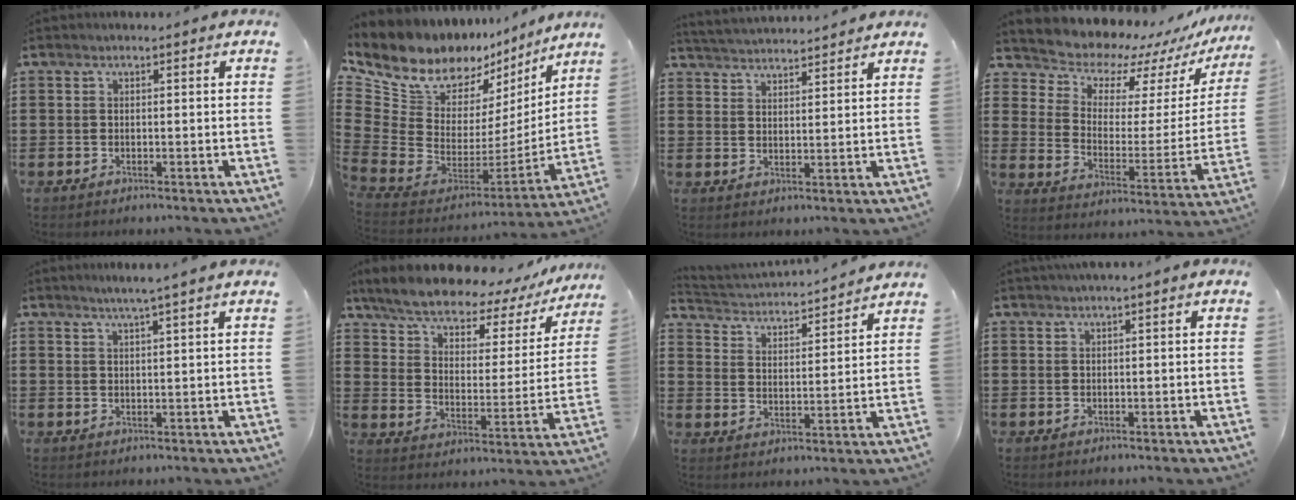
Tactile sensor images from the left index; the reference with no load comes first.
{"total": 10.4, "force": [8.4, 5.6, 2.6], "torque": [-0.089, -0.080, 0.149]}
{"total": 3.2, "force": [3.2, -0.2, -0.1], "torque": [-0.011, -0.016, 0.057]}
{"total": 7.5, "force": [7.1, 2.3, 0.2], "torque": [-0.046, -0.066, 0.121]}
{"total": 2.4, "force": [1.9, -0.7, 1.4], "torque": [-0.030, -0.003, 0.033]}
{"total": 6.5, "force": [5.6, 1.6, 2.9], "torque": [-0.085, -0.038, 0.092]}
{"total": 2.9, "force": [2.9, 0.0, 0.1], "torque": [-0.023, -0.030, 0.042]}
{"total": 0.9, "force": [0.5, -0.1, 0.7], "torque": [-0.011, -0.002, 0.011]}